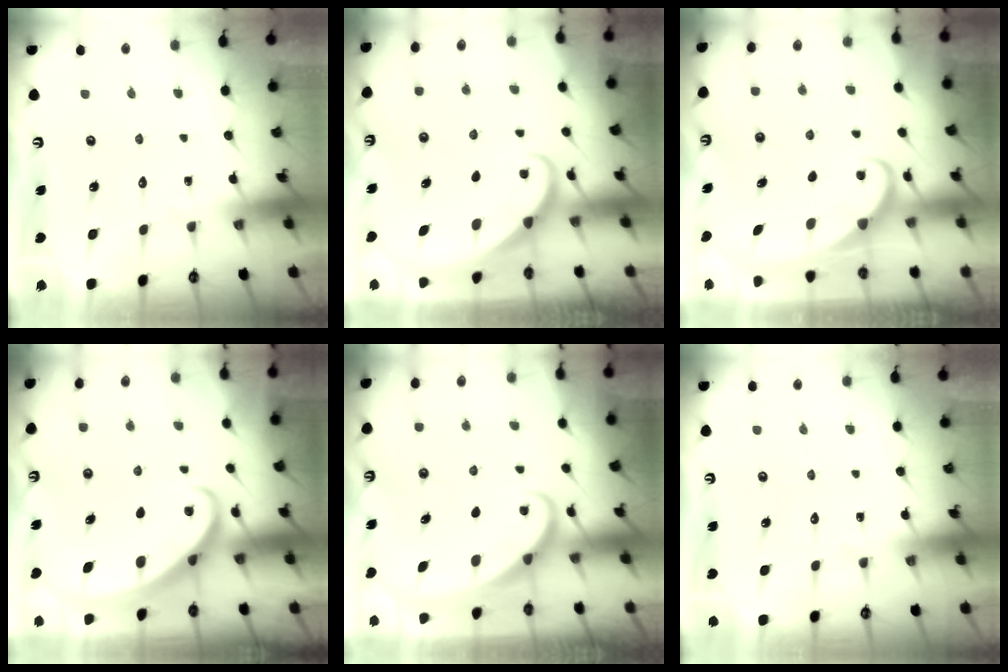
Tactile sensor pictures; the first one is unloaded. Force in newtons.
{"total": 2.1, "press": 2.1, "slide": 0.2}
{"total": 1.9, "press": 1.9, "slide": 0.3}
{"total": 2.5, "press": 2.4, "slide": 0.3}
{"total": 1.7, "press": 1.6, "slide": 0.2}
{"total": 0.0}